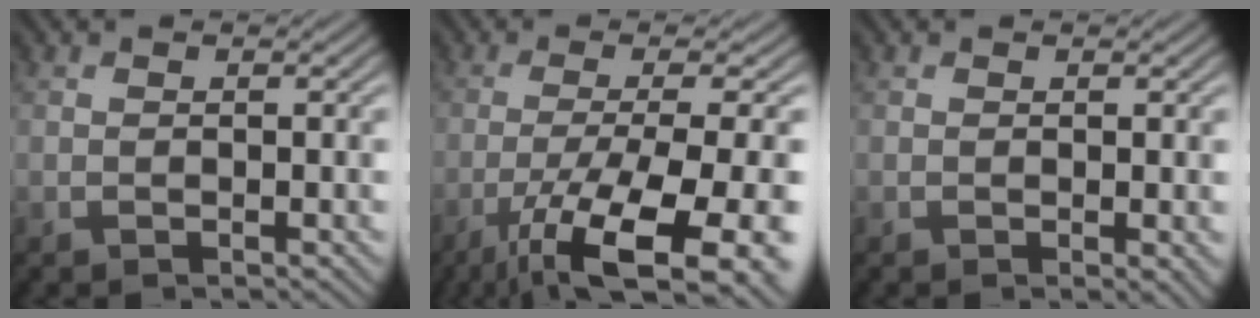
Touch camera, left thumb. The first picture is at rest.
{"total": 14.6, "force": [-7.2, 3.6, 12.2], "torque": [-0.190, -0.018, -0.107]}
{"total": 0.9, "force": [0.1, 0.1, 0.9], "torque": [-0.013, -0.005, -0.001]}